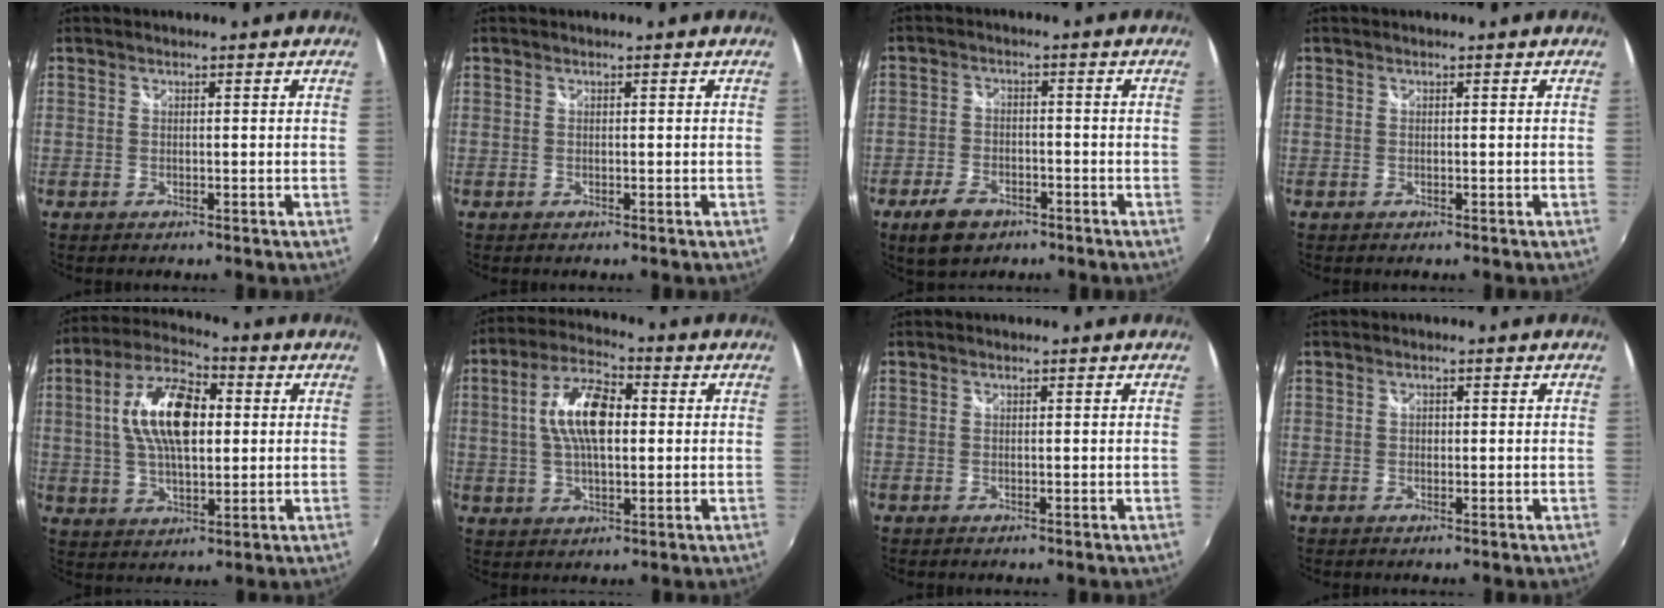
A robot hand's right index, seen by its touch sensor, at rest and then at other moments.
{"total": 0.0}
{"total": 7.5, "force": [-4.9, 4.3, 3.8], "torque": [-0.100, -0.001, -0.083]}
{"total": 0.0}
{"total": 14.3, "force": [2.1, 6.9, 12.4], "torque": [-0.236, 0.019, 0.033]}
{"total": 11.2, "force": [1.2, 5.1, 9.9], "torque": [-0.190, 0.018, 0.018]}
{"total": 0.0}
{"total": 0.8, "force": [0.0, 0.7, 0.3], "torque": [-0.002, 0.001, -0.002]}